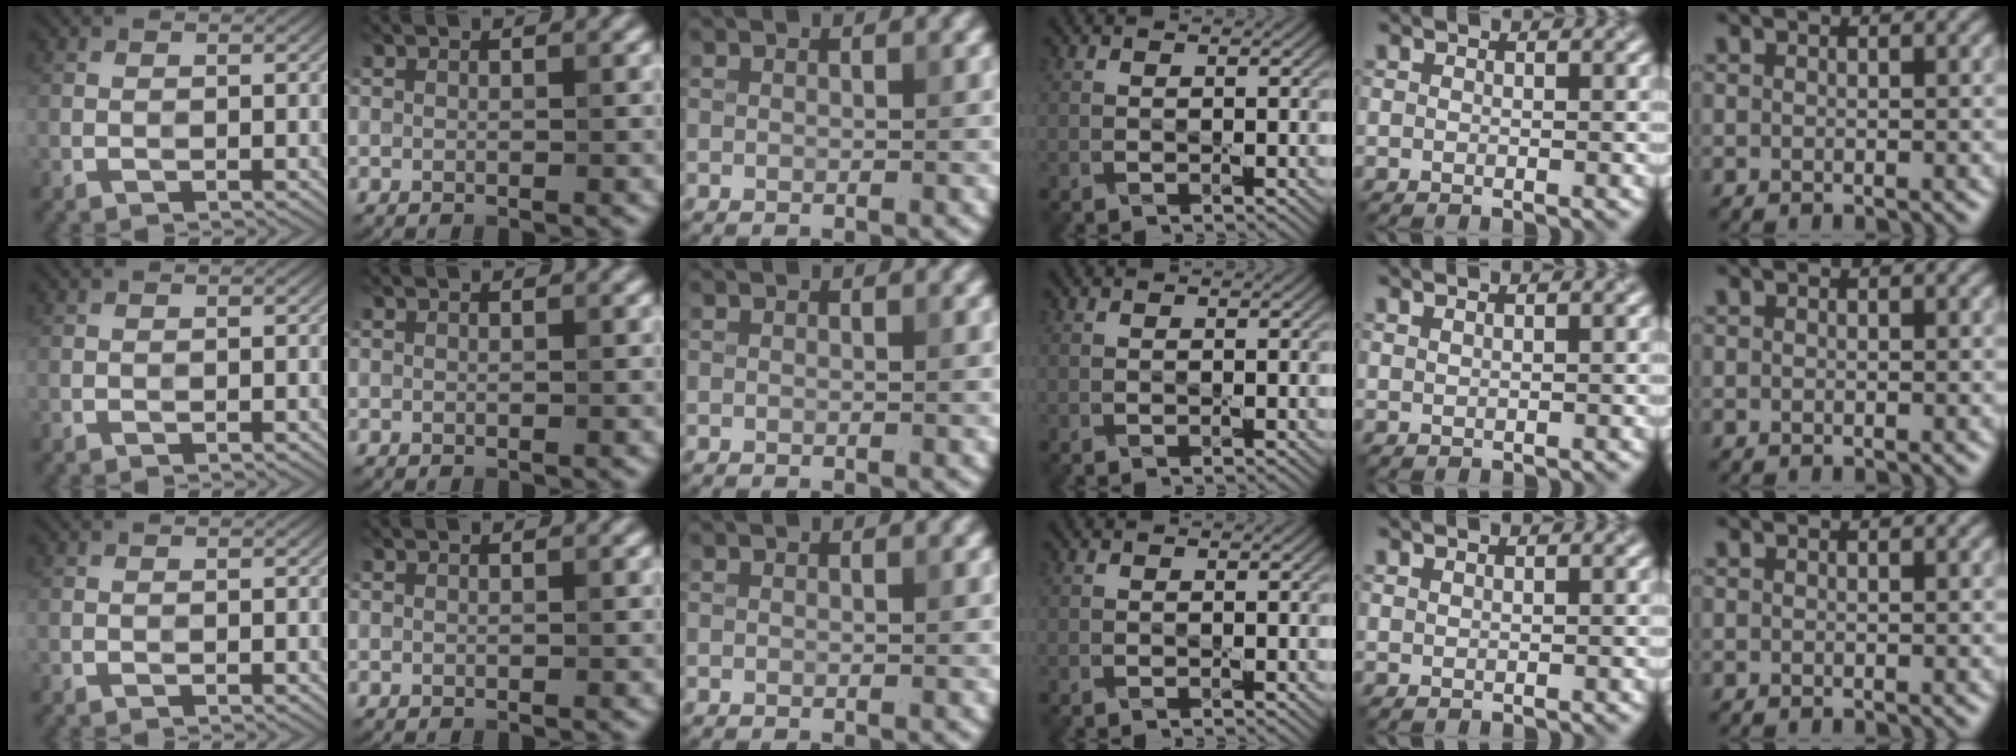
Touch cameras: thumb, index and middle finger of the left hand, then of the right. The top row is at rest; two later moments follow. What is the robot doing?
{"motion": "press", "object": "sticky note"}